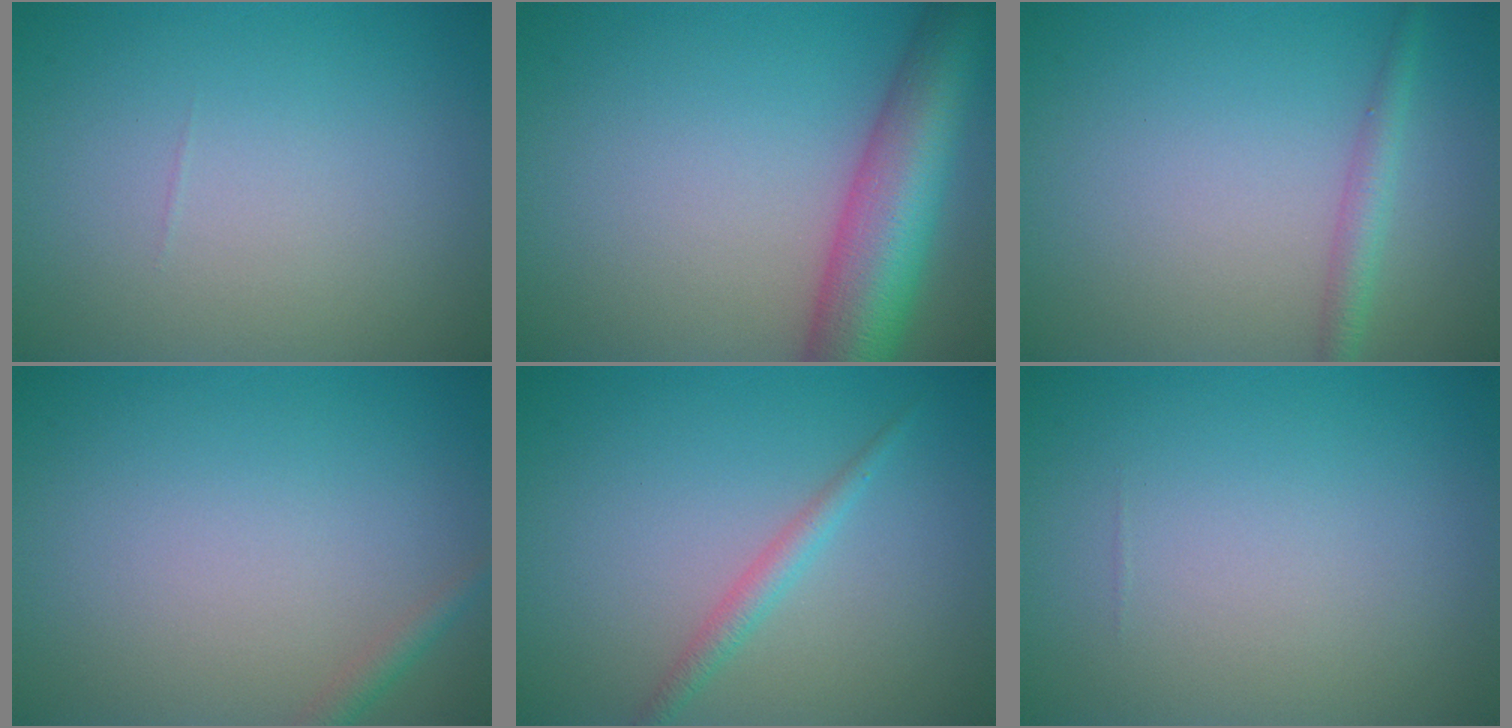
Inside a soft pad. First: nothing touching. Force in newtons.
{"total": 9.6, "press": 9.6, "slide": 0.3}
{"total": 2.0, "press": 2.0, "slide": 0.0}
{"total": 1.2, "press": 1.2, "slide": 0.0}
{"total": 1.6, "press": 1.6, "slide": 0.1}
{"total": 0.0}